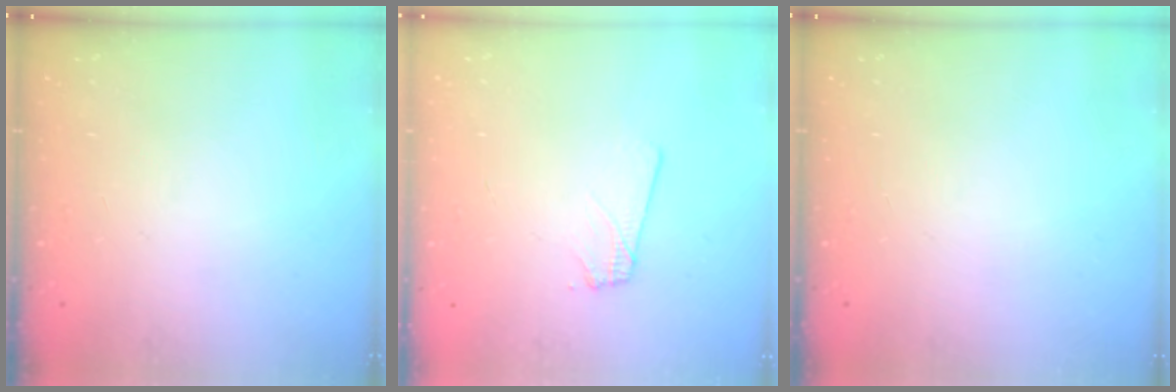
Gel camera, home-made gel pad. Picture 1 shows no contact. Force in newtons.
{"total": 3.2, "press": 3.2, "slide": 0.4}
{"total": 0.0}